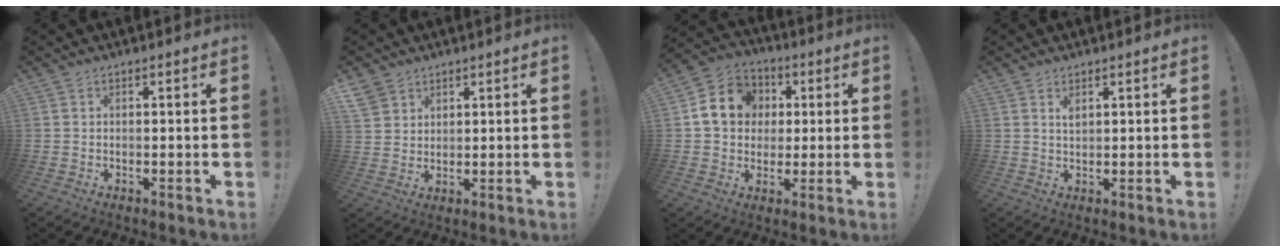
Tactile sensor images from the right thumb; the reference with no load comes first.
{"total": 5.2, "force": [3.8, 3.4, 1.0], "torque": [-0.022, -0.020, 0.076]}
{"total": 13.5, "force": [2.3, 11.7, 6.2], "torque": [-0.087, 0.013, 0.054]}
{"total": 1.8, "force": [1.2, 0.7, 1.2], "torque": [-0.011, -0.009, 0.019]}